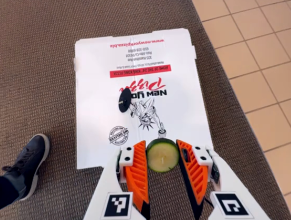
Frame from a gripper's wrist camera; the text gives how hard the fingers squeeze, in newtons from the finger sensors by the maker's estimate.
{"total": 7.5, "left": 7.6, "right": 7.4}